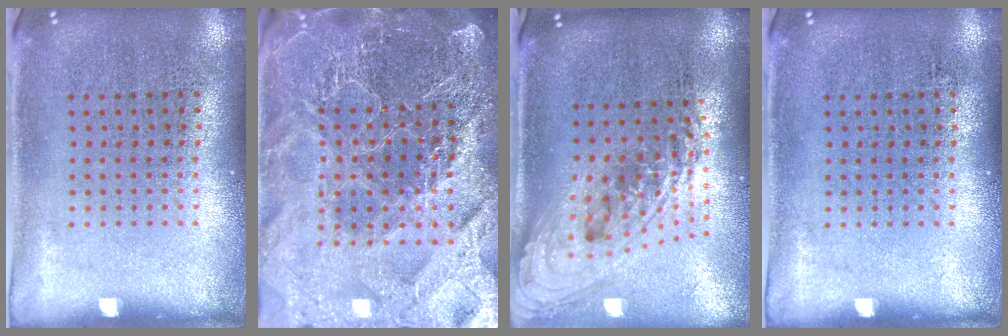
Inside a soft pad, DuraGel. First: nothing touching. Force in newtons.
{"total": 5.9, "press": 5.1, "slide": 2.9}
{"total": 2.3, "press": 1.6, "slide": 1.7}
{"total": 0.0}